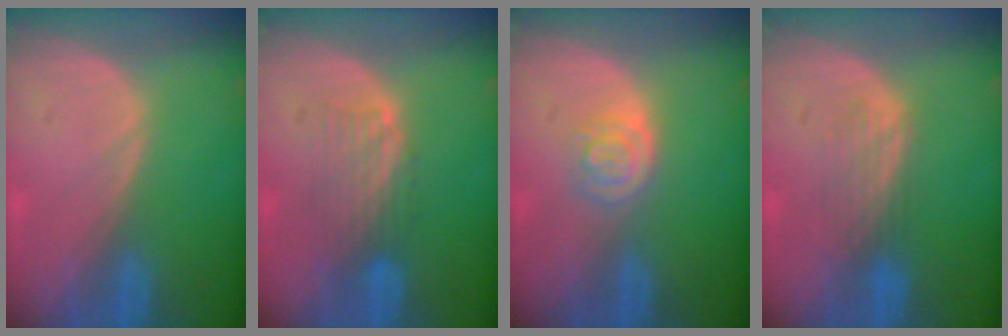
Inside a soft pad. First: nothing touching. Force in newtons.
{"total": 4.8, "press": 4.2, "slide": 2.5}
{"total": 3.2, "press": 3.2, "slide": 0.2}
{"total": 3.8, "press": 3.2, "slide": 1.9}